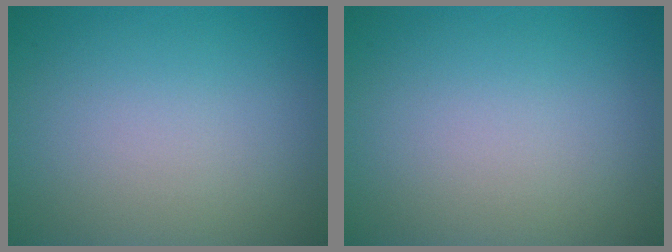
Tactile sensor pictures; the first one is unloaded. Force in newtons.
{"total": 0.0}